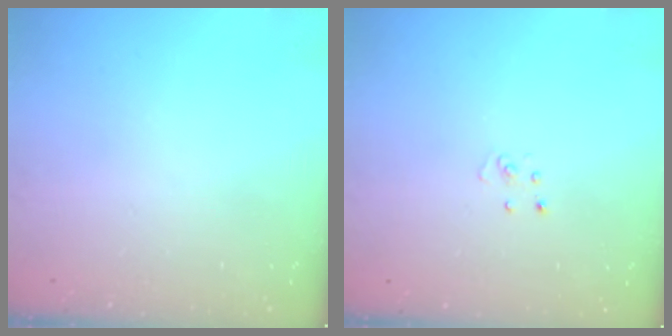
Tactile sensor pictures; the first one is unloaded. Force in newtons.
{"total": 2.5, "press": 2.5, "slide": 0.3}